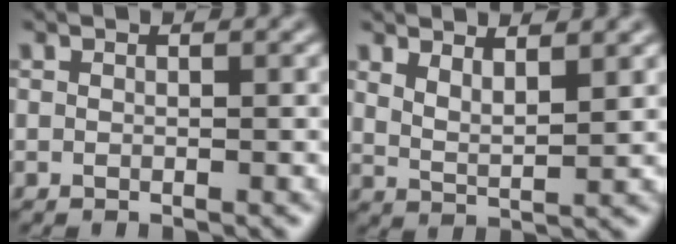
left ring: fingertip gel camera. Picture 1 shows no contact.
{"total": 3.0, "force": [2.3, 0.8, 1.7], "torque": [-0.034, -0.007, 0.044]}